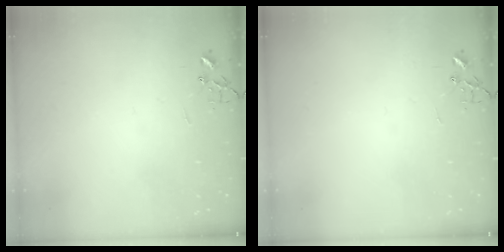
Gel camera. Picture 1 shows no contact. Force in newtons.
{"total": 0.0}